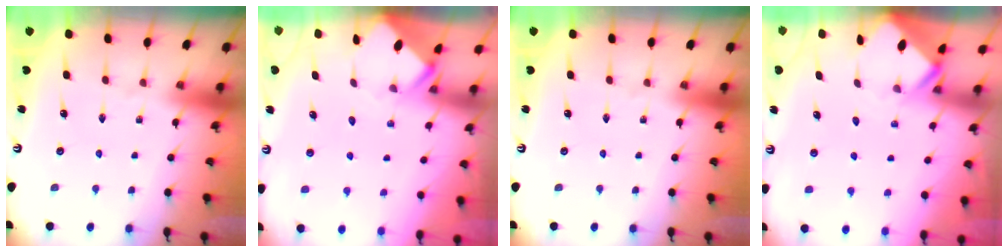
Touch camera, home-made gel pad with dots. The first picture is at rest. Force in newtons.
{"total": 3.2, "press": 3.2, "slide": 0.2}
{"total": 0.0}
{"total": 2.8, "press": 2.8, "slide": 0.2}